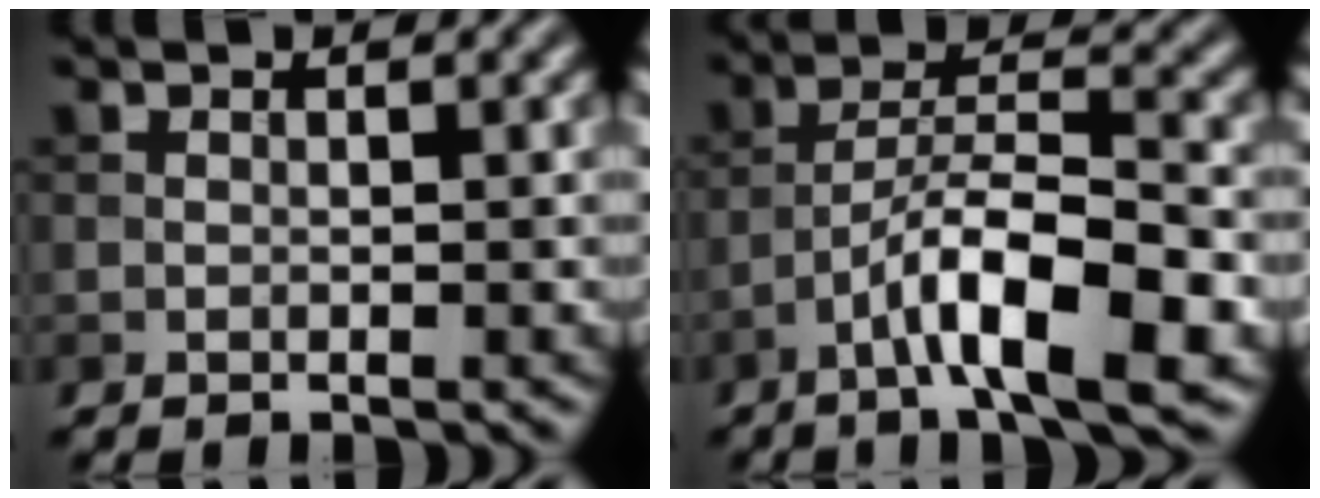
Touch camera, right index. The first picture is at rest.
{"total": 8.7, "force": [-4.2, 2.2, 7.2], "torque": [-0.120, 0.016, -0.074]}